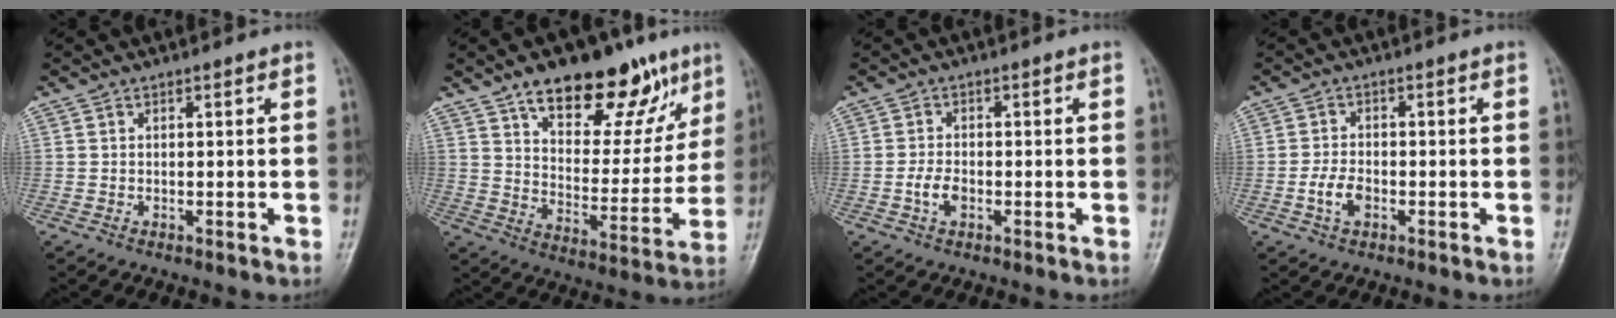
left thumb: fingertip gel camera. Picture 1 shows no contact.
{"total": 21.6, "force": [13.1, 10.2, 13.7], "torque": [-0.144, -0.047, 0.205]}
{"total": 3.2, "force": [-1.0, 1.9, 2.3], "torque": [-0.044, 0.008, -0.021]}
{"total": 4.0, "force": [-1.4, 2.4, 2.8], "torque": [-0.056, 0.009, -0.028]}